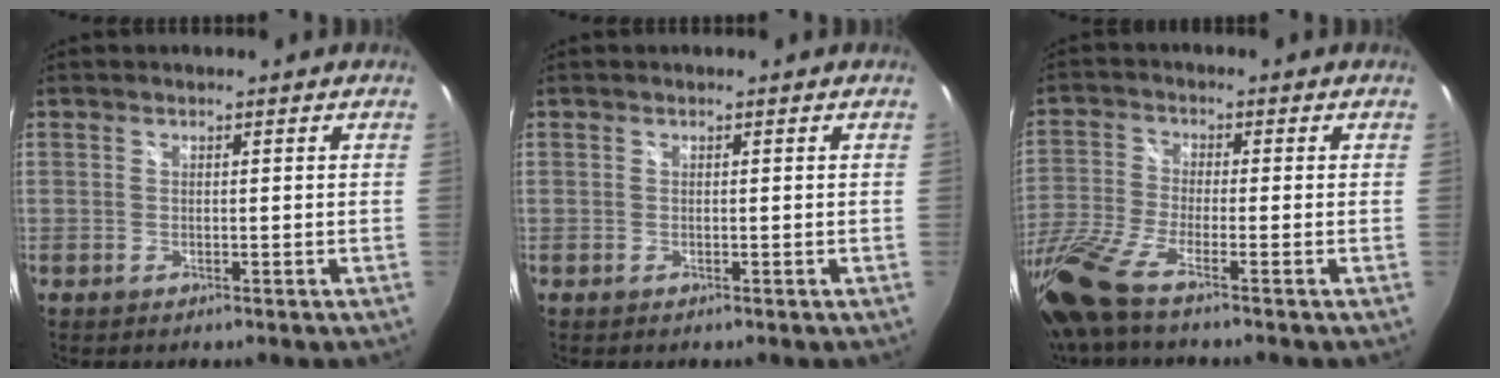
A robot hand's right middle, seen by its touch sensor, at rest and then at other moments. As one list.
[{"total": 0.0}, {"total": 11.6, "force": [-8.6, 0.7, 7.7], "torque": [-0.181, -0.038, -0.173]}]